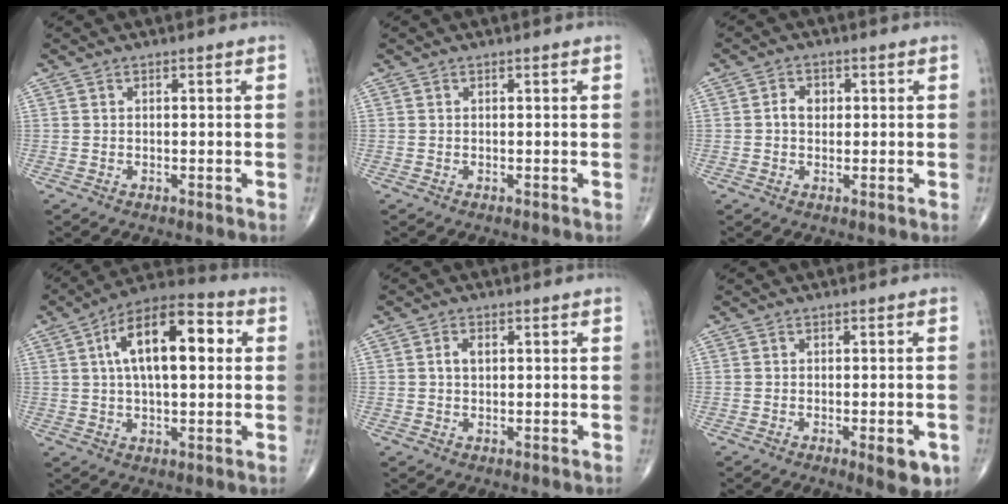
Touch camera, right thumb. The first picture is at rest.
{"total": 0.0}
{"total": 3.6, "force": [0.3, 3.1, 1.8], "torque": [-0.005, 0.008, -0.003]}
{"total": 16.5, "force": [3.5, 7.5, 14.3], "torque": [-0.222, 0.026, 0.048]}
{"total": 2.1, "force": [0.4, 1.4, 1.6], "torque": [-0.026, 0.005, 0.006]}
{"total": 5.3, "force": [-2.1, 1.7, 4.5], "torque": [-0.044, -0.001, -0.021]}